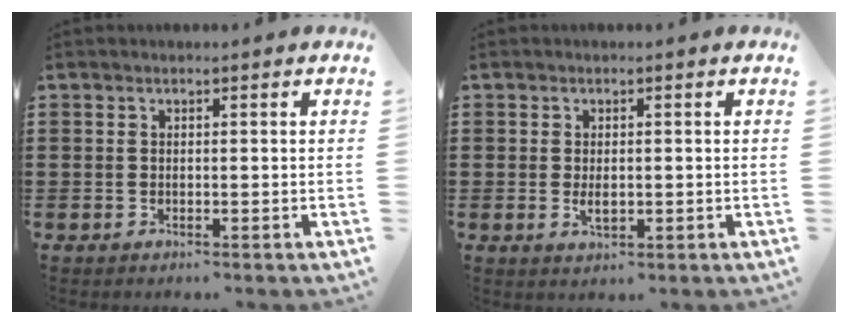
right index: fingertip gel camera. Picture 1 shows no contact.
{"total": 1.9, "force": [0.0, 0.9, 1.7], "torque": [-0.034, -0.001, 0.000]}